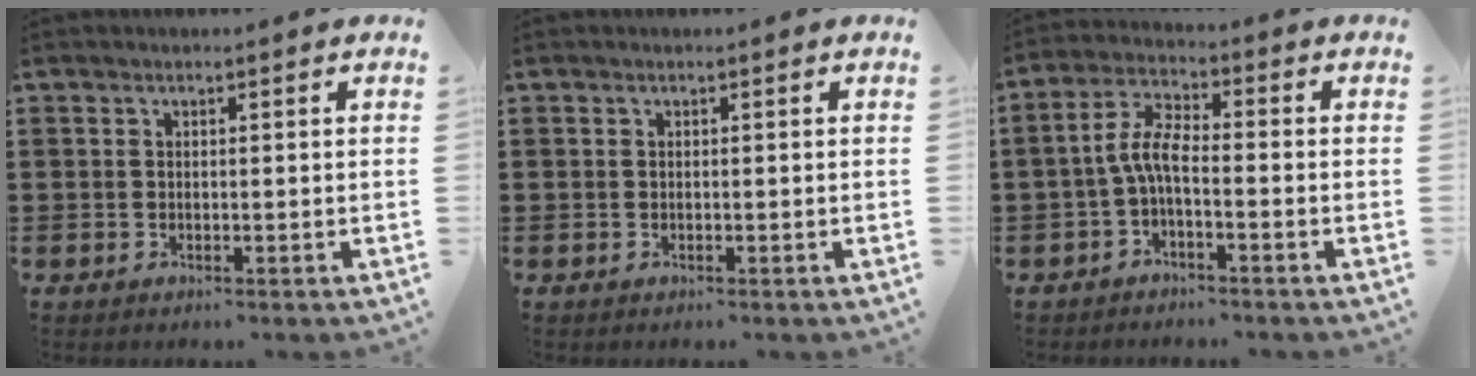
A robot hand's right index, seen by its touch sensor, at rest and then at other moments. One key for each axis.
{"total": 0.0}
{"total": 5.1, "fx": -1.6, "fy": 1.7, "fz": 4.6, "tx": -0.113, "ty": -0.001, "tz": -0.039}